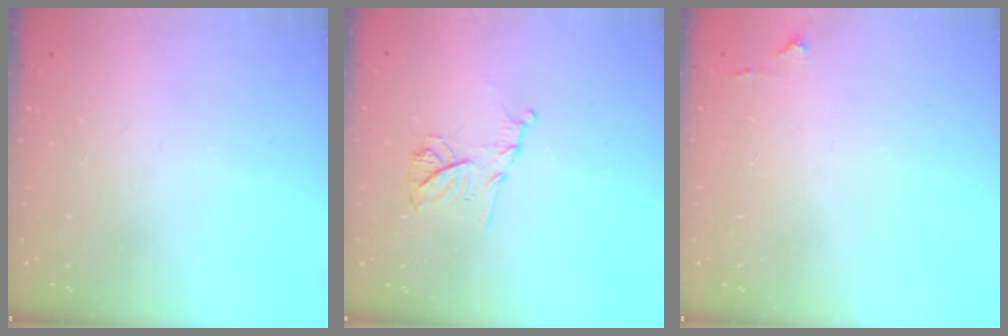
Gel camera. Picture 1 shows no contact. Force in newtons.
{"total": 10.3, "press": 10.3, "slide": 0.5}
{"total": 4.3, "press": 4.2, "slide": 0.7}